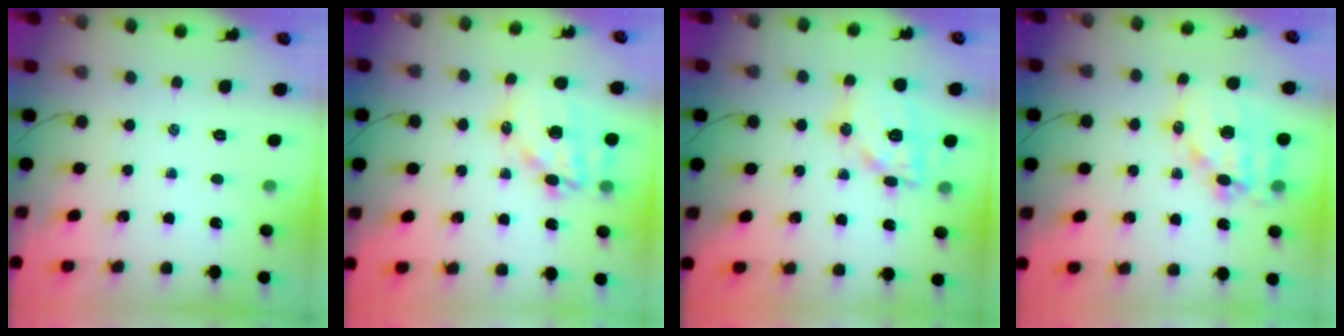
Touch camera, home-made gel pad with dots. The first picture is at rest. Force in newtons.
{"total": 14.2, "press": 13.8, "slide": 3.2}
{"total": 14.4, "press": 14.4, "slide": 1.1}
{"total": 14.3, "press": 13.9, "slide": 3.2}